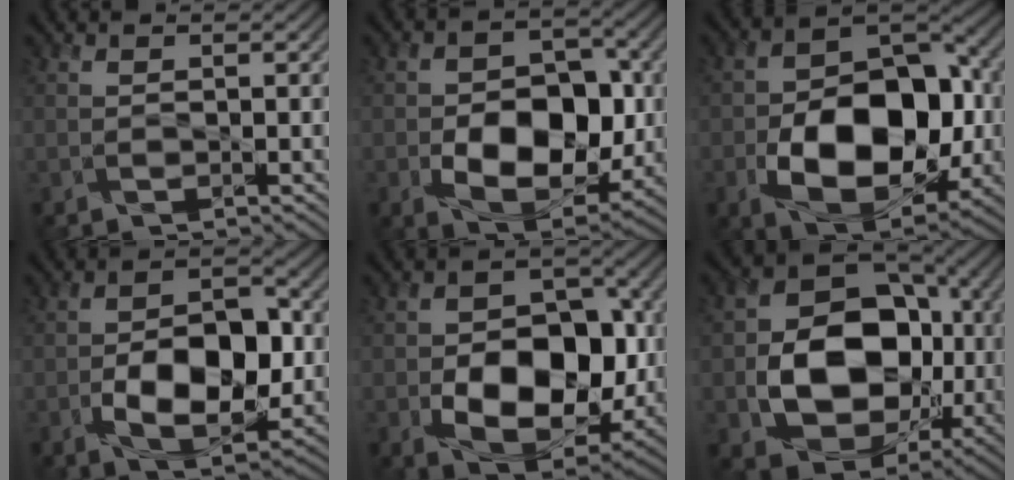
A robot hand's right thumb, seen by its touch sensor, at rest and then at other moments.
{"total": 11.4, "force": [-2.5, 7.6, 8.1], "torque": [-0.132, -0.015, -0.037]}
{"total": 14.2, "force": [-3.4, 9.5, 10.0], "torque": [-0.161, -0.022, -0.056]}
{"total": 10.0, "force": [-2.5, 5.7, 7.8], "torque": [-0.131, -0.006, -0.043]}
{"total": 12.6, "force": [-2.9, 8.5, 8.9], "torque": [-0.141, -0.016, -0.044]}
{"total": 14.7, "force": [-2.1, 11.2, 9.2], "torque": [-0.151, -0.015, -0.036]}